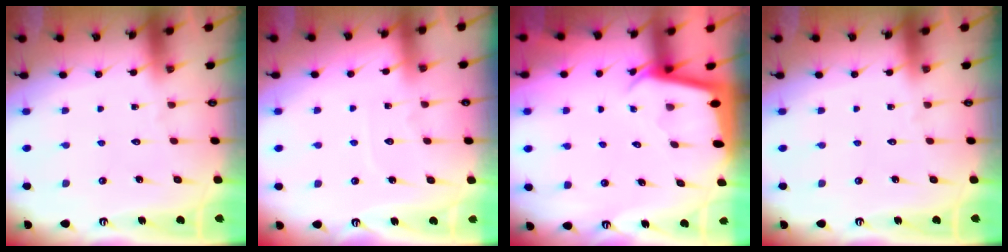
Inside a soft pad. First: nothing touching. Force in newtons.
{"total": 4.2, "press": 4.2, "slide": 0.5}
{"total": 2.2, "press": 2.2, "slide": 0.1}
{"total": 0.0}